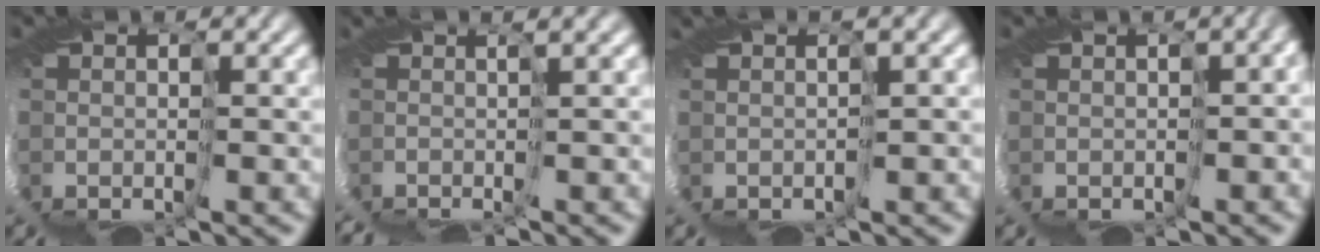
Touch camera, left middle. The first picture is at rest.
{"total": 5.1, "force": [-3.5, -3.0, -2.3], "torque": [0.018, -0.017, -0.028]}
{"total": 3.5, "force": [0.4, -2.8, -2.0], "torque": [0.039, -0.012, 0.016]}
{"total": 1.9, "force": [-0.6, 0.7, 1.7], "torque": [-0.027, 0.004, 0.014]}